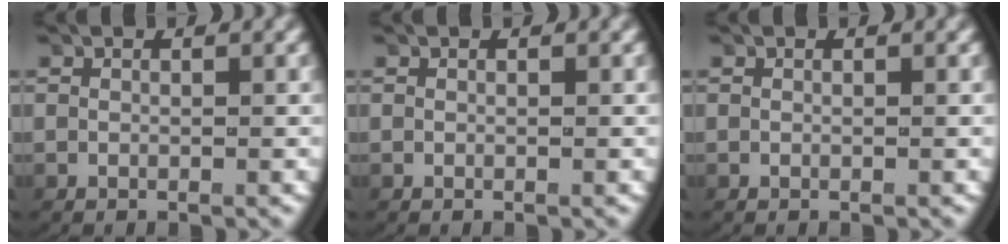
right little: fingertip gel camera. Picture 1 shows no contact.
{"total": 0.0}
{"total": 0.0}